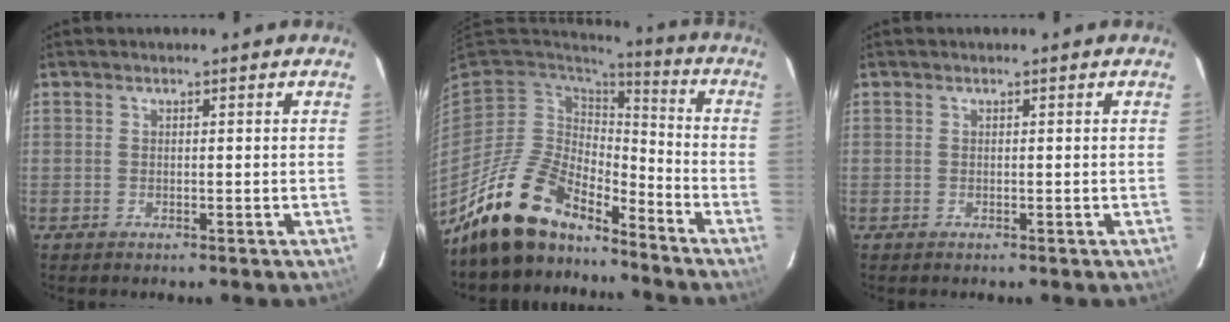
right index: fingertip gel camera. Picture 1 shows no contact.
{"total": 16.3, "force": [-13.6, 6.0, 6.7], "torque": [-0.148, -0.006, -0.246]}
{"total": 0.0}